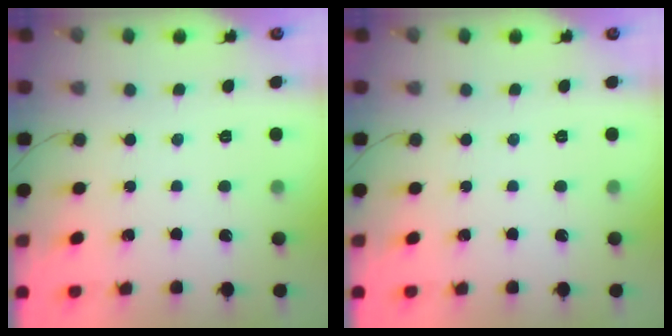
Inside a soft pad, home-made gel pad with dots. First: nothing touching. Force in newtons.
{"total": 0.0}